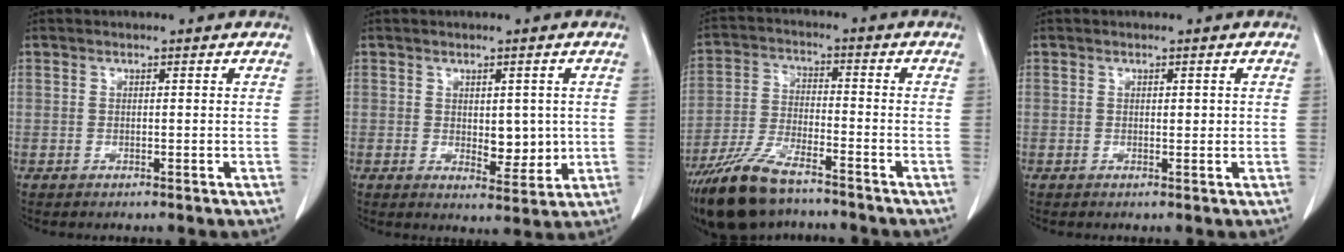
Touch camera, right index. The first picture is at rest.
{"total": 5.0, "force": [0.2, 2.6, 4.2], "torque": [-0.053, -0.009, 0.016]}
{"total": 12.2, "force": [-9.5, 3.4, 6.8], "torque": [-0.140, -0.019, -0.175]}
{"total": 1.0, "force": [0.2, 0.5, 0.8], "torque": [-0.010, 0.000, 0.003]}